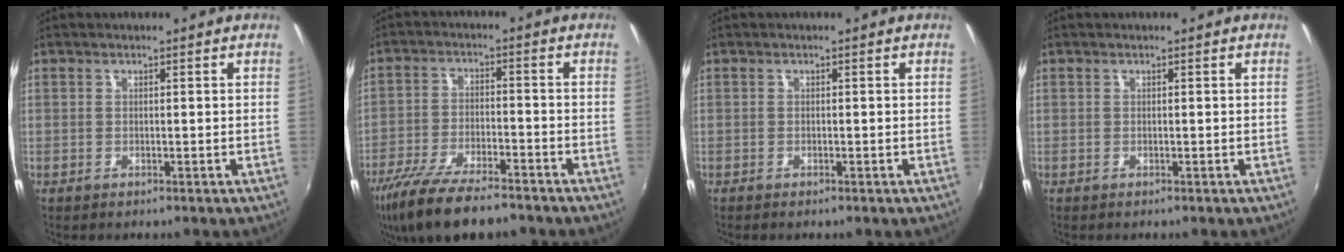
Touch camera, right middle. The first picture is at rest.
{"total": 14.8, "force": [-11.8, 3.6, 8.3], "torque": [-0.181, -0.033, -0.207]}
{"total": 0.0}
{"total": 0.0}